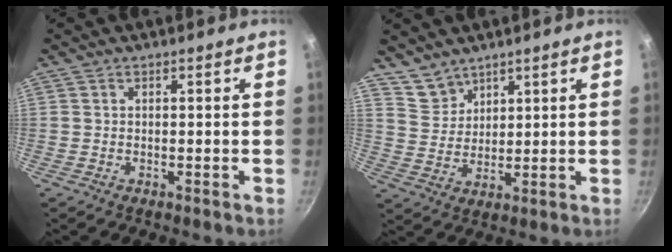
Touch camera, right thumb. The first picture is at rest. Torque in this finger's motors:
{"motor_torque": [-0.68, 0.44, -0.06, 0.10, -0.06]}